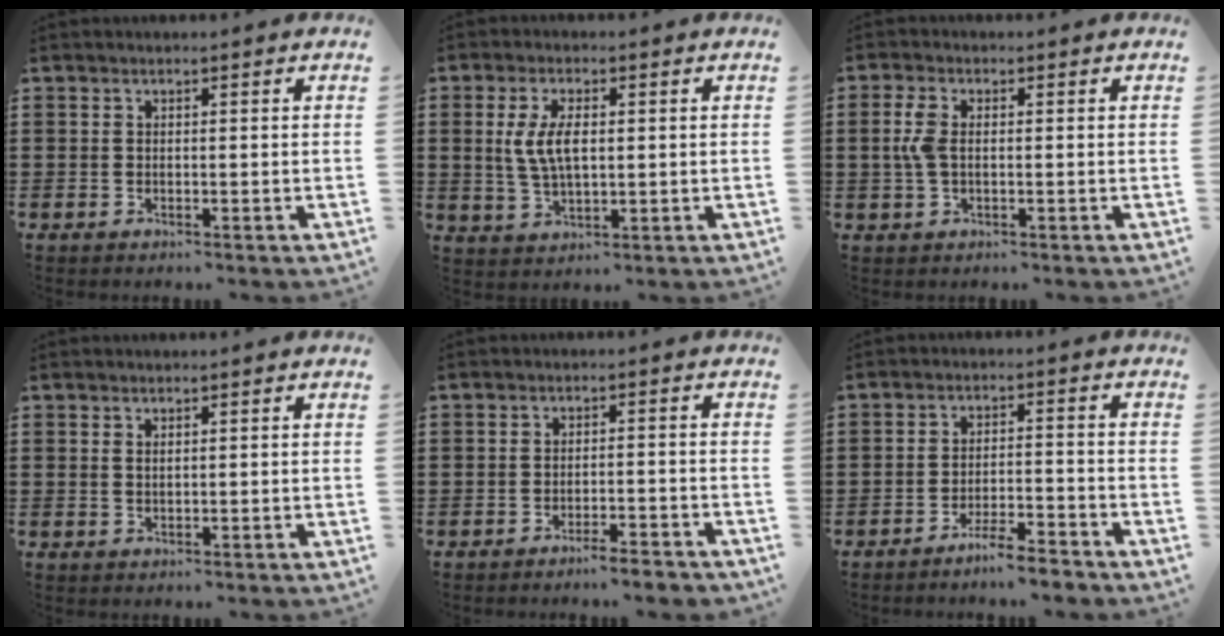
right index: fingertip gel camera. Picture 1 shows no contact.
{"total": 6.1, "force": [0.7, 2.7, 5.4], "torque": [-0.123, 0.005, 0.006]}
{"total": 3.9, "force": [0.1, 2.1, 3.4], "torque": [-0.090, 0.000, -0.007]}
{"total": 0.8, "force": [0.5, 0.3, 0.5], "torque": [-0.010, 0.002, 0.010]}
{"total": 3.0, "force": [-2.7, -0.1, 1.4], "torque": [-0.023, 0.000, -0.051]}
{"total": 4.3, "force": [-4.0, 0.1, 1.6], "torque": [-0.028, 0.003, -0.077]}